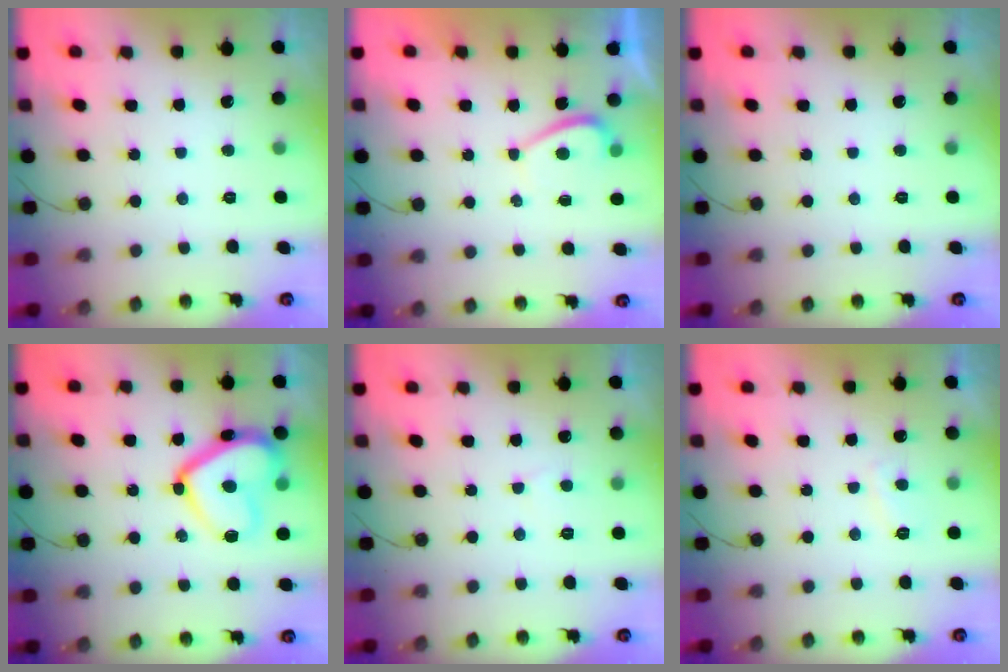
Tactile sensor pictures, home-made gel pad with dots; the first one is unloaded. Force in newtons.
{"total": 2.0, "press": 1.9, "slide": 0.6}
{"total": 0.0}
{"total": 16.9, "press": 16.9, "slide": 1.4}
{"total": 2.5, "press": 2.4, "slide": 0.4}
{"total": 2.8, "press": 2.7, "slide": 0.6}